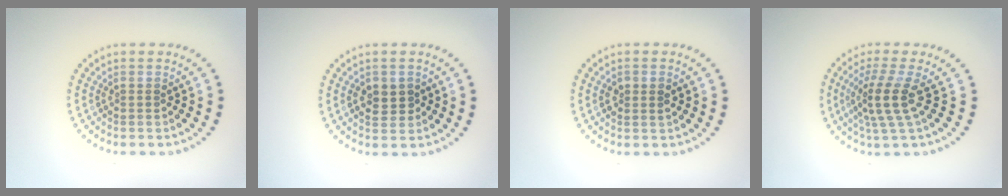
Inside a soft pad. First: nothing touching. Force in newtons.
{"total": 2.4, "press": 2.4, "slide": 0.3}
{"total": 1.5, "press": 1.5, "slide": 0.4}
{"total": 3.7, "press": 2.8, "slide": 2.5}